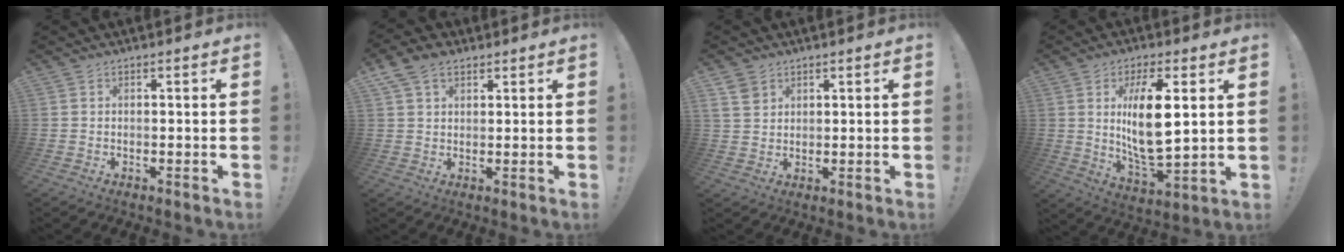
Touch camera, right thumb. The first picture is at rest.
{"total": 6.7, "force": [3.8, 4.3, 3.4], "torque": [-0.066, -0.003, 0.077]}
{"total": 4.4, "force": [3.0, 2.9, 1.4], "torque": [-0.024, -0.012, 0.058]}
{"total": 14.7, "force": [3.9, 5.6, 13.0], "torque": [-0.237, -0.017, 0.057]}